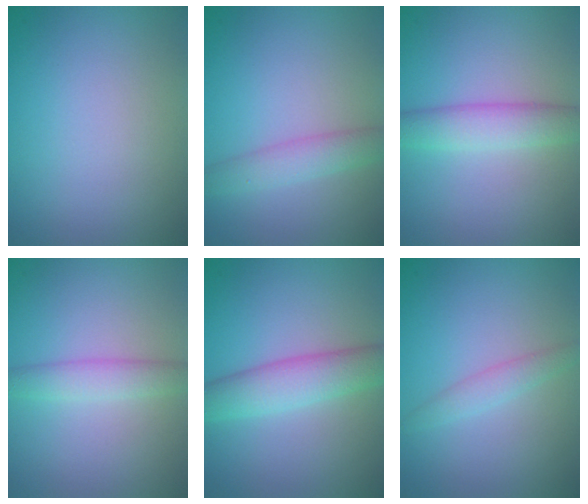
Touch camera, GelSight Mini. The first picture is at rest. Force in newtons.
{"total": 2.8, "press": 2.8, "slide": 0.1}
{"total": 3.6, "press": 3.6, "slide": 0.1}
{"total": 2.4, "press": 2.4, "slide": 0.1}
{"total": 5.4, "press": 5.4, "slide": 0.2}
{"total": 1.6, "press": 1.6, "slide": 0.0}